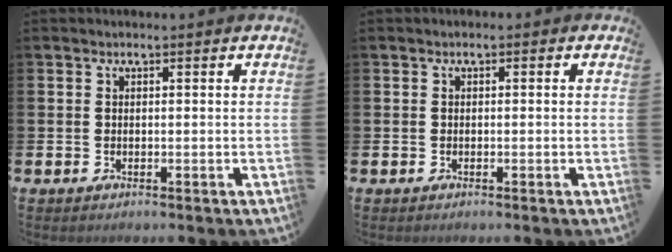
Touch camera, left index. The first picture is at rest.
{"total": 0.6, "force": [-0.3, 0.4, 0.1], "torque": [-0.002, 0.004, -0.009]}